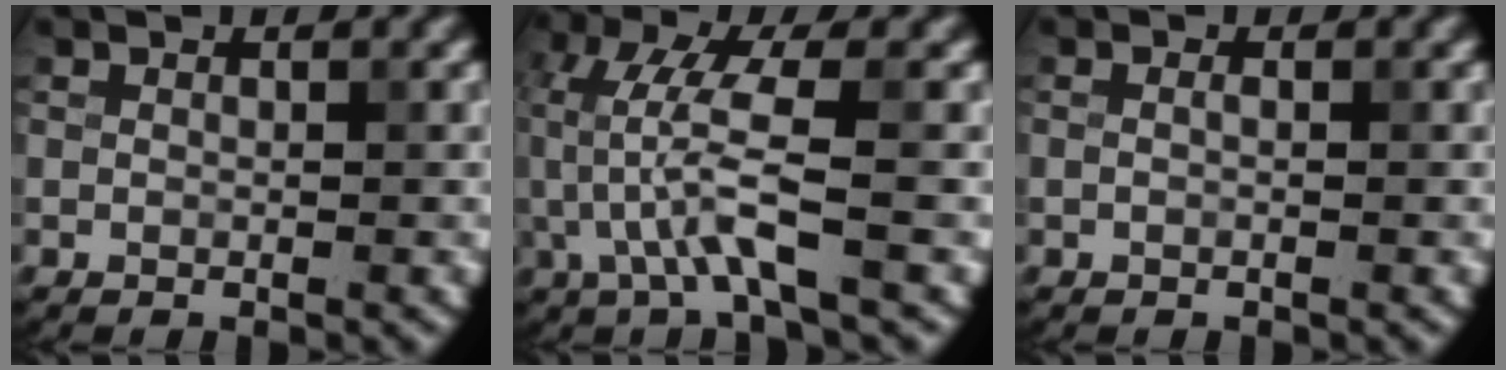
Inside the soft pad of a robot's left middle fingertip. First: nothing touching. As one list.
[{"total": 5.4, "force": [-1.0, 1.1, 5.2], "torque": [-0.122, 0.006, -0.021]}, {"total": 0.7, "force": [0.1, 0.2, 0.6], "torque": [-0.011, -0.009, -0.002]}]